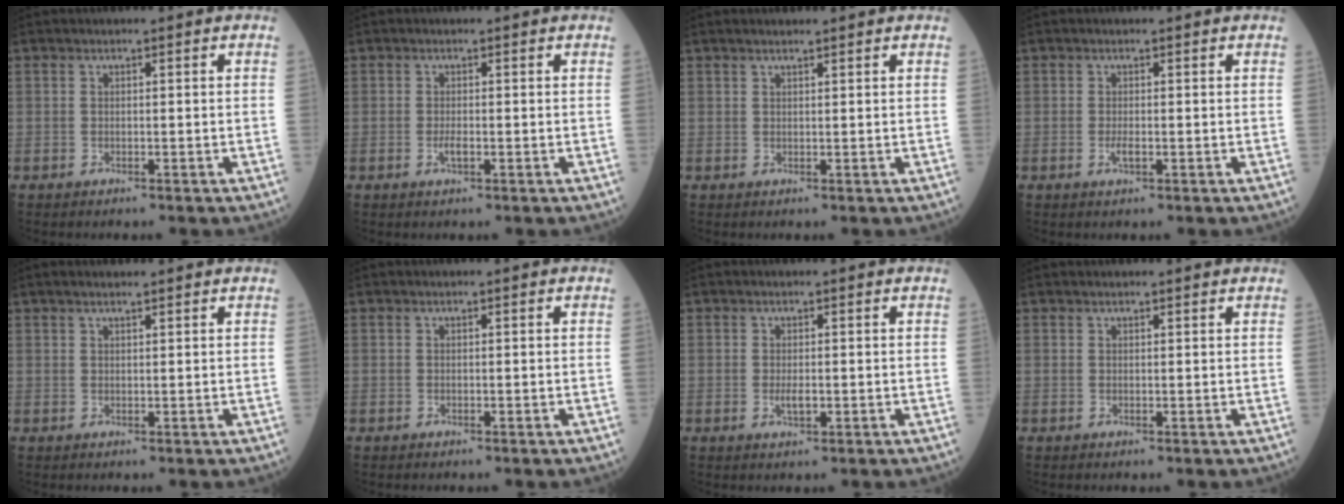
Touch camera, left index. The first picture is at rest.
{"total": 1.1, "force": [-0.3, 0.2, 1.0], "torque": [-0.022, -0.002, -0.004]}
{"total": 1.7, "force": [1.6, 0.0, 0.7], "torque": [-0.011, 0.014, 0.027]}
{"total": 1.0, "force": [-0.3, 0.2, 0.9], "torque": [-0.021, -0.003, -0.002]}
{"total": 2.3, "force": [2.0, 0.1, 1.1], "torque": [-0.017, 0.016, 0.033]}
{"total": 0.0}
{"total": 1.4, "force": [-0.2, 0.5, 1.3], "torque": [-0.027, -0.004, 0.000]}
{"total": 1.2, "force": [1.2, 0.0, 0.0], "torque": [-0.008, 0.006, 0.017]}